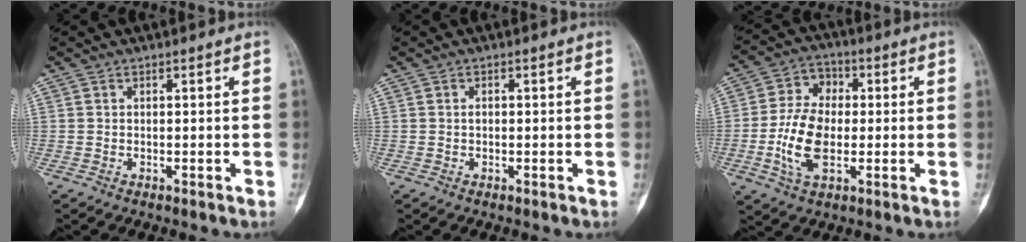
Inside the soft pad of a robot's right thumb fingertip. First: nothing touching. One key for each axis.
{"total": 0.9, "fx": 0.1, "fy": 0.5, "fz": 0.7, "tx": -0.012, "ty": 0.004, "tz": 0.000}
{"total": 11.8, "fx": -1.5, "fy": 7.6, "fz": 8.9, "tx": -0.163, "ty": 0.014, "tz": -0.034}